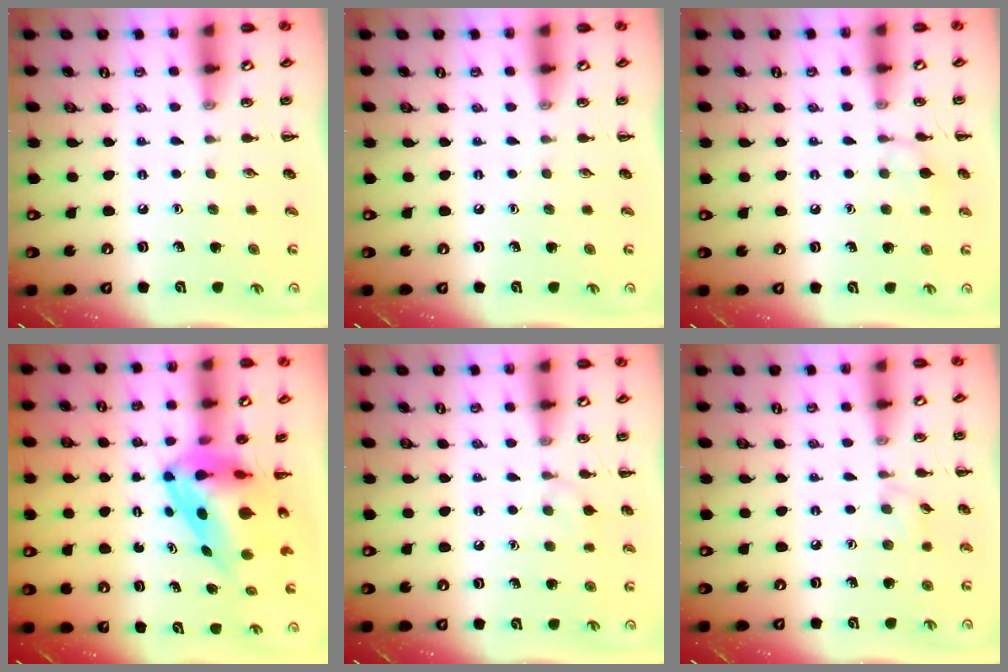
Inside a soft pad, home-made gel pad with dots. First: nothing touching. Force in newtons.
{"total": 0.0}
{"total": 7.0, "press": 6.8, "slide": 1.5}
{"total": 7.5, "press": 7.1, "slide": 2.4}
{"total": 6.2, "press": 5.9, "slide": 1.8}
{"total": 3.4, "press": 3.1, "slide": 1.3}